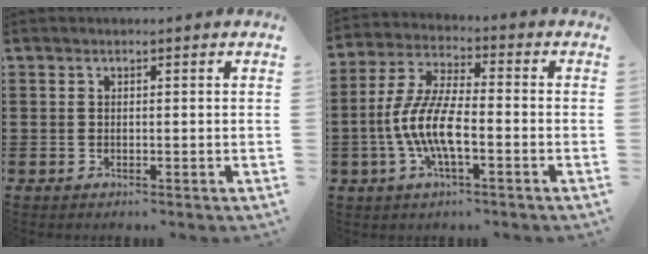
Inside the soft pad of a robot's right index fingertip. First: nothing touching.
{"total": 8.7, "force": [-2.7, 2.4, 7.9], "torque": [-0.190, -0.018, -0.059]}